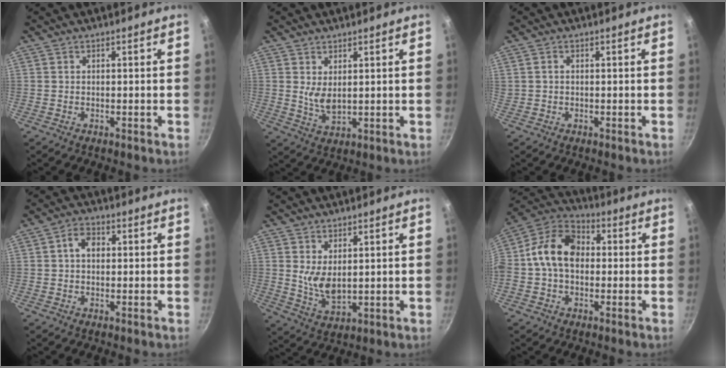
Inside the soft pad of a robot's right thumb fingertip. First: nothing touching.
{"total": 4.1, "force": [1.5, 1.9, 3.4], "torque": [-0.056, -0.022, 0.034]}
{"total": 0.8, "force": [0.0, 0.7, 0.4], "torque": [-0.009, 0.007, 0.003]}
{"total": 4.1, "force": [0.5, 3.0, 2.7], "torque": [-0.032, 0.010, 0.002]}
{"total": 5.9, "force": [1.8, 2.9, 4.8], "torque": [-0.078, -0.026, 0.044]}
{"total": 13.3, "force": [0.2, 9.6, 9.2], "torque": [-0.135, 0.038, -0.021]}